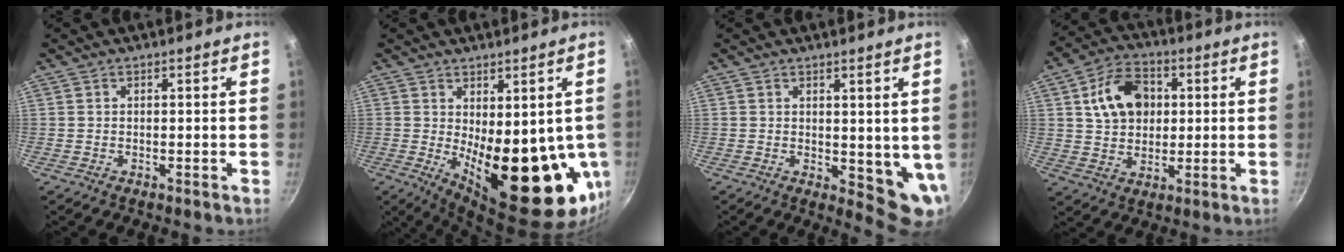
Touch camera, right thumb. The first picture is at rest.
{"total": 19.6, "force": [-1.9, 8.5, 17.6], "torque": [-0.208, -0.037, -0.004]}
{"total": 6.9, "force": [1.4, 3.5, 5.8], "torque": [-0.063, -0.022, 0.025]}
{"total": 12.2, "force": [2.8, 9.0, 7.7], "torque": [-0.104, 0.008, 0.042]}